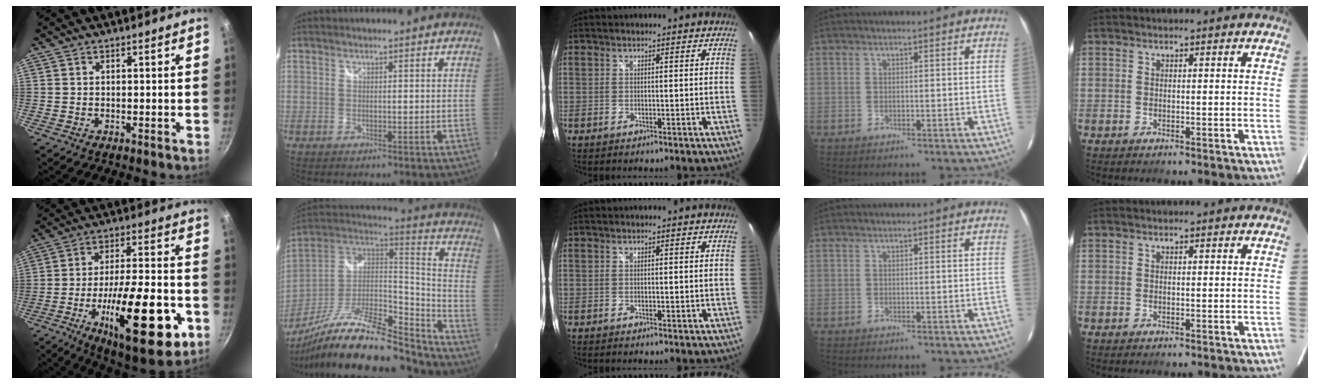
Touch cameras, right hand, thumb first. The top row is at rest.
{"thumb": {"total": 25.8, "force": [-9.0, 8.5, 22.7], "torque": [-0.321, 0.022, -0.131]}, "index": {"total": 26.3, "force": [-19.3, 7.4, 16.2], "torque": [-0.277, -0.027, -0.318]}, "middle": {"total": 0.6, "force": [-0.2, 0.3, 0.4], "torque": [-0.006, 0.000, -0.003]}}